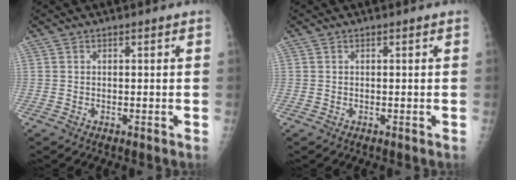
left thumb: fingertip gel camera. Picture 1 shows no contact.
{"total": 0.0}